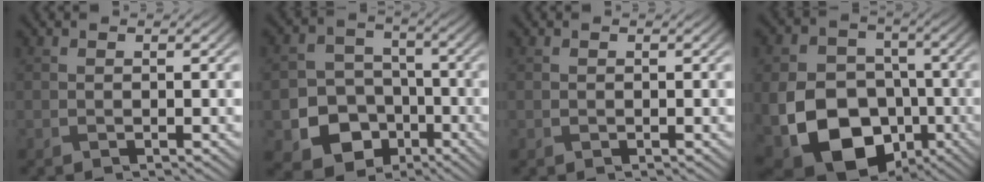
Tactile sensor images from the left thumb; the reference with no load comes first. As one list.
[{"total": 11.0, "force": [-4.7, 8.9, 4.3], "torque": [-0.096, -0.043, -0.098]}, {"total": 0.0}, {"total": 17.1, "force": [-5.7, 12.7, 10.0], "torque": [-0.217, -0.049, -0.096]}]